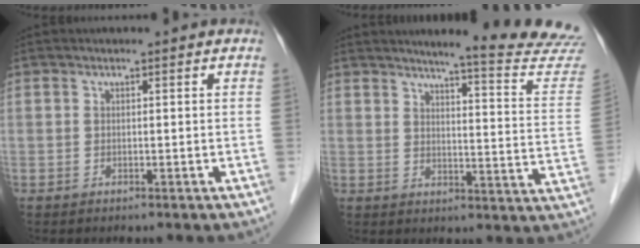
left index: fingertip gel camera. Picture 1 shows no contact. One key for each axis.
{"total": 17.2, "fx": 16.3, "fy": -1.0, "fz": 5.4, "tx": -0.065, "ty": -0.113, "tz": 0.175}